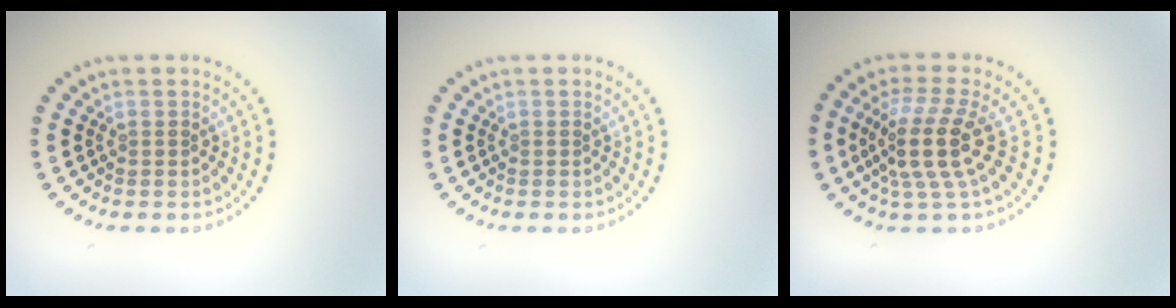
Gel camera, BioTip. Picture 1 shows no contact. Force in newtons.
{"total": 0.0}
{"total": 4.5, "press": 3.3, "slide": 3.0}